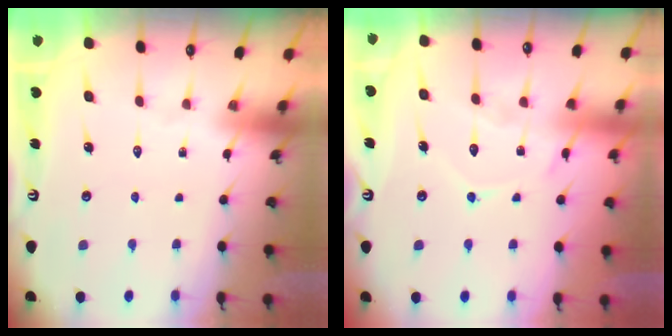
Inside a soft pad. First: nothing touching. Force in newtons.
{"total": 9.9, "press": 9.8, "slide": 1.0}